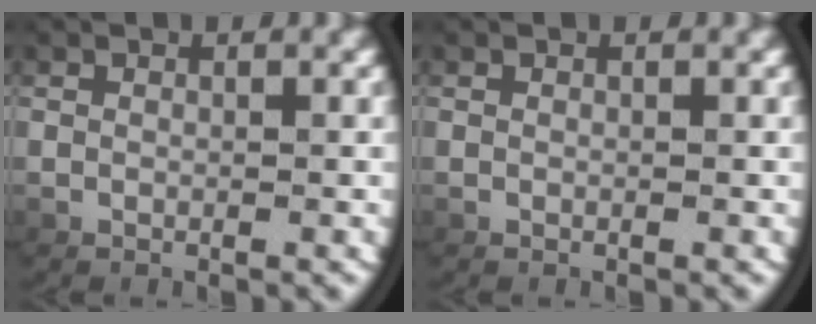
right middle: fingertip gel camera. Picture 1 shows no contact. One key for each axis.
{"total": 0.0}